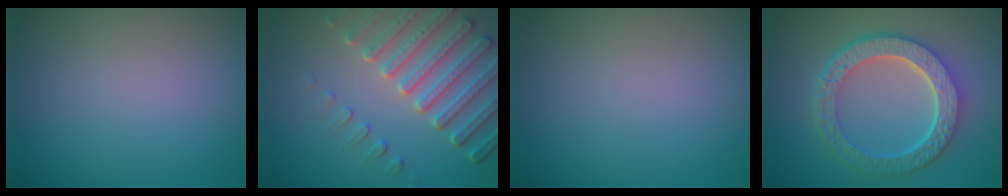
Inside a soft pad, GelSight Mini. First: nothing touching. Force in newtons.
{"total": 6.2, "press": 5.1, "slide": 3.5}
{"total": 0.0}
{"total": 6.9, "press": 5.0, "slide": 4.7}